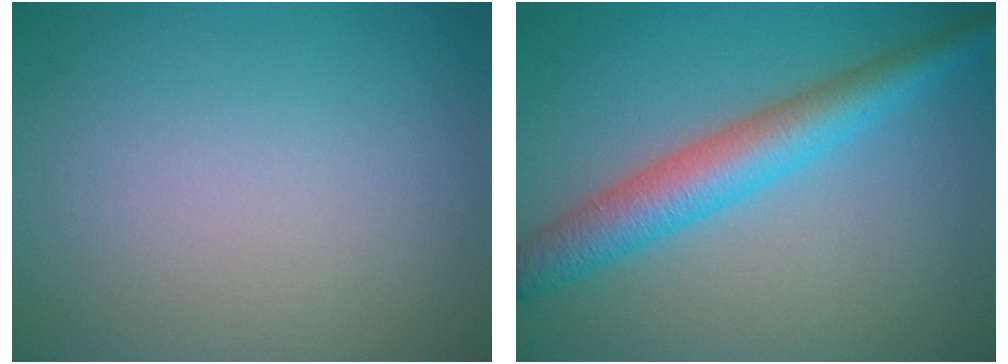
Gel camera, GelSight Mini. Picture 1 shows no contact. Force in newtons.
{"total": 5.5, "press": 5.5, "slide": 0.1}